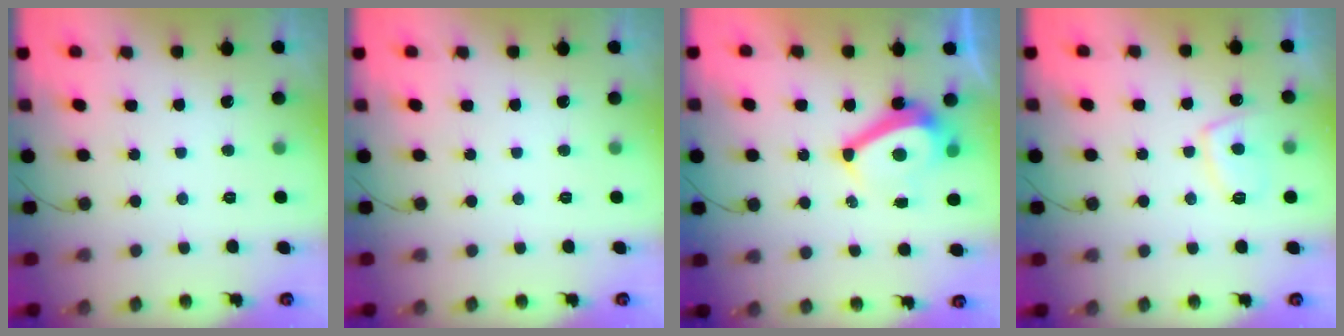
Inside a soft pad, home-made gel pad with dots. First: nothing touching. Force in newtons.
{"total": 0.0}
{"total": 11.0, "press": 10.5, "slide": 3.3}
{"total": 7.3, "press": 7.2, "slide": 1.2}